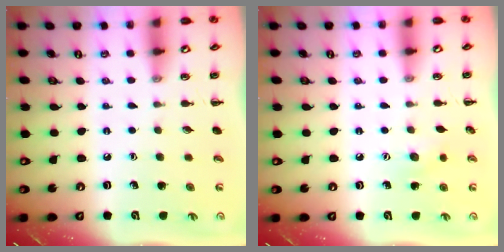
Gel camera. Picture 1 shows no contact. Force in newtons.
{"total": 6.3, "press": 6.1, "slide": 1.6}